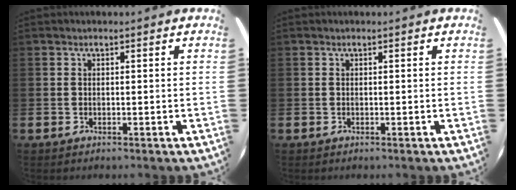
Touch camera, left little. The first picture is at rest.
{"total": 0.0}